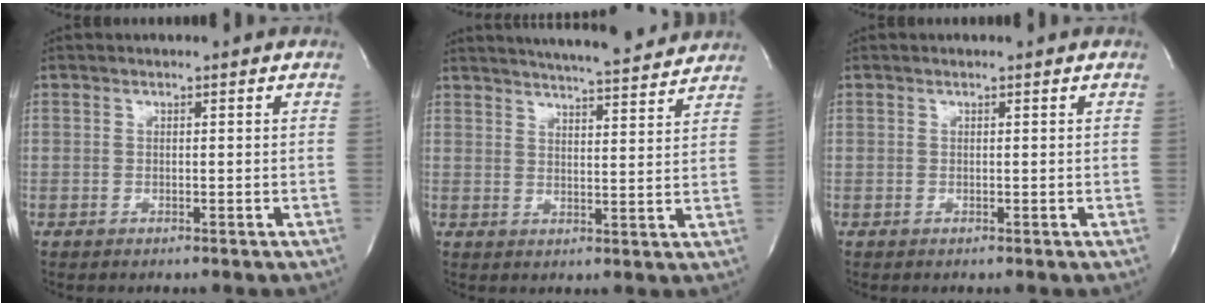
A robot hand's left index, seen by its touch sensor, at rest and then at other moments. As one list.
[{"total": 14.4, "force": [13.3, 1.1, 5.3], "torque": [-0.085, 0.004, 0.175]}, {"total": 0.0}]